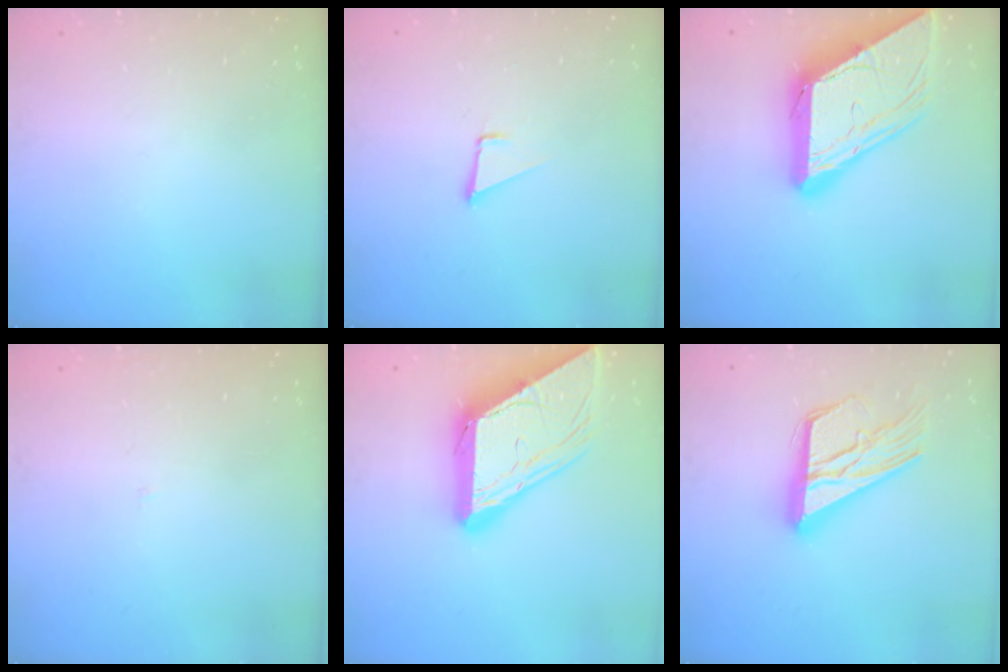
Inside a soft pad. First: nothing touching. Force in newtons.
{"total": 1.6, "press": 1.5, "slide": 0.1}
{"total": 17.5, "press": 17.4, "slide": 1.7}
{"total": 2.0, "press": 2.0, "slide": 0.1}
{"total": 17.5, "press": 17.4, "slide": 1.7}
{"total": 20.0, "press": 20.0, "slide": 1.8}